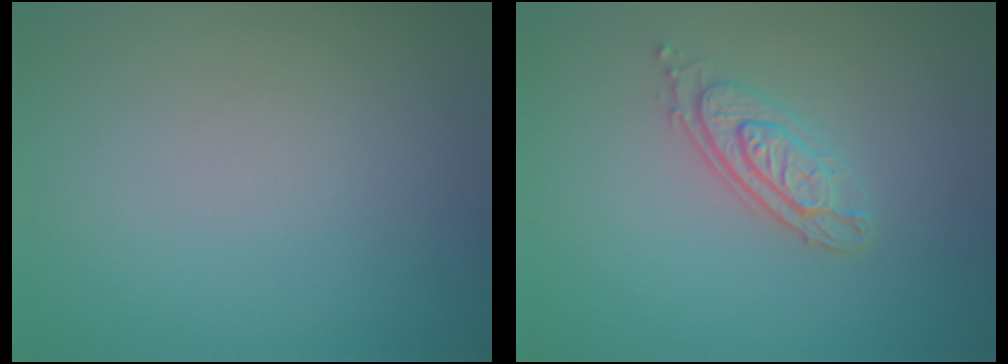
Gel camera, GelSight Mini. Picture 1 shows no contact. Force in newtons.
{"total": 3.1, "press": 2.6, "slide": 1.7}